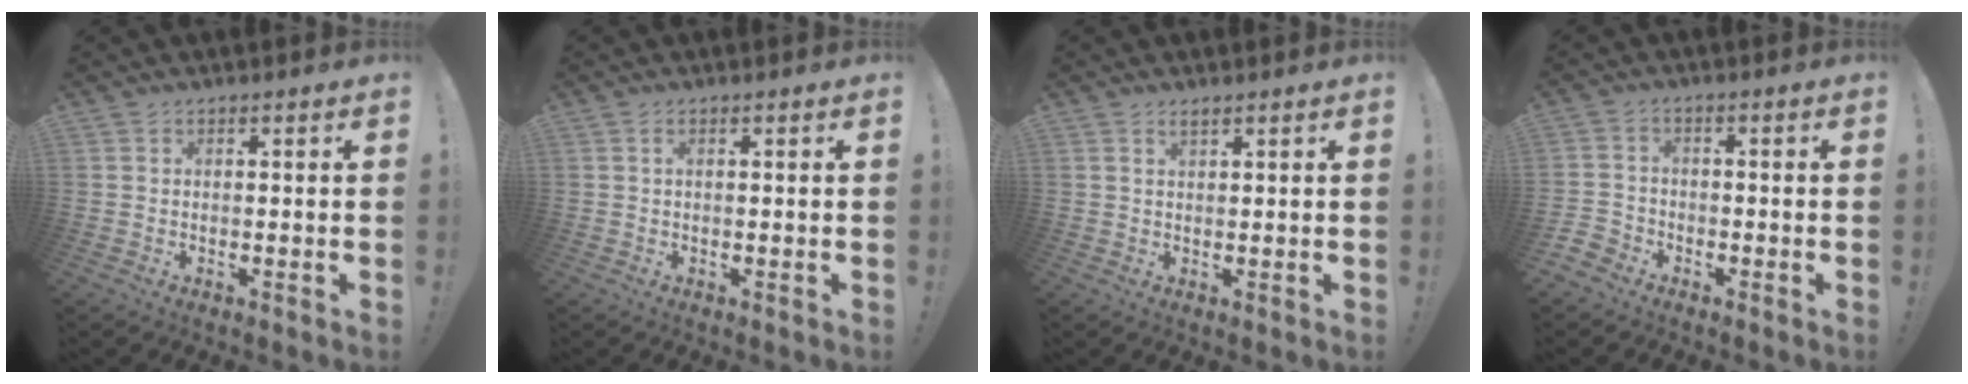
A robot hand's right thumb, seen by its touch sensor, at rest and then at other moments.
{"total": 1.1, "force": [0.1, 0.0, 1.1], "torque": [-0.030, 0.005, 0.002]}
{"total": 1.3, "force": [1.1, 0.1, 0.7], "torque": [-0.010, -0.004, 0.020]}
{"total": 3.5, "force": [-2.4, 2.4, 0.7], "torque": [-0.021, 0.009, -0.049]}